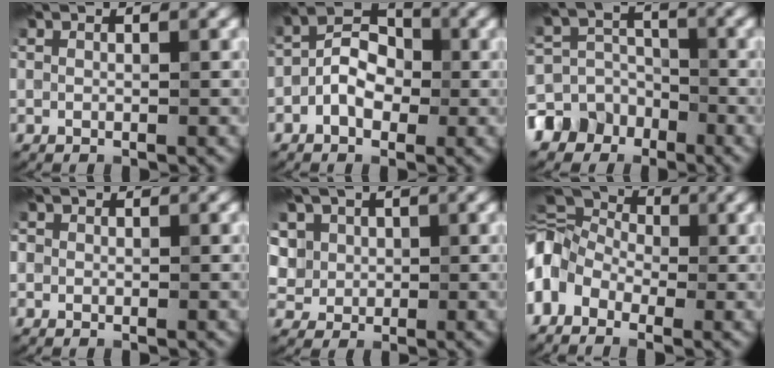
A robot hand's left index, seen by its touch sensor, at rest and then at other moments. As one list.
[{"total": 4.0, "force": [-1.1, 2.7, 2.7], "torque": [-0.038, 0.012, -0.028]}, {"total": 8.1, "force": [-4.8, 6.4, 1.4], "torque": [-0.010, -0.010, -0.104]}, {"total": 0.9, "force": [0.2, 0.9, 0.1], "torque": [0.005, -0.003, -0.004]}, {"total": 5.4, "force": [2.3, 4.5, 1.9], "torque": [-0.041, 0.007, 0.031]}, {"total": 10.4, "force": [-1.5, 8.0, 6.5], "torque": [-0.137, 0.026, -0.054]}]